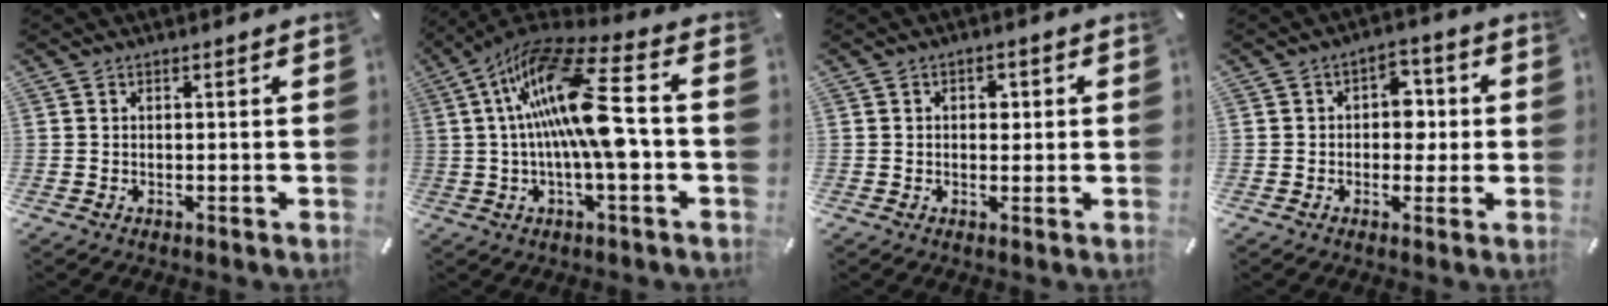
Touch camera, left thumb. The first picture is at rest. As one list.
[{"total": 19.5, "force": [0.9, 5.2, 18.8], "torque": [-0.367, -0.006, 0.008]}, {"total": 2.5, "force": [0.3, 1.8, 1.7], "torque": [-0.012, -0.001, -0.004]}, {"total": 6.9, "force": [0.2, 5.1, 4.6], "torque": [-0.051, 0.002, -0.005]}]